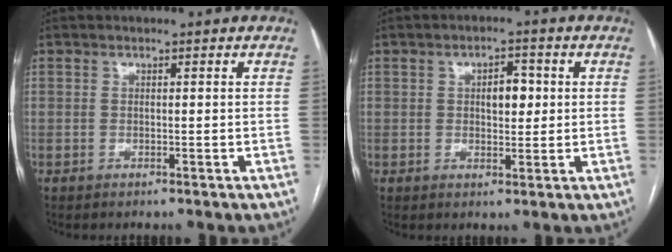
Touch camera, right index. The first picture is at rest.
{"total": 4.1, "force": [0.7, 2.0, 3.4], "torque": [-0.053, 0.008, 0.014]}